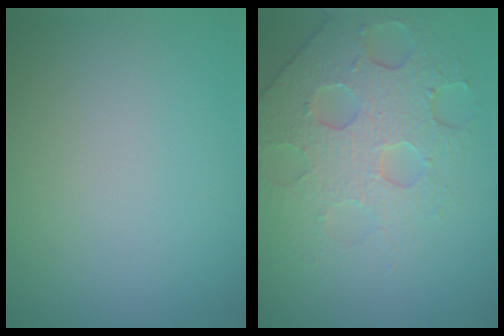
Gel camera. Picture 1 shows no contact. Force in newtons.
{"total": 6.3, "press": 5.1, "slide": 3.8}